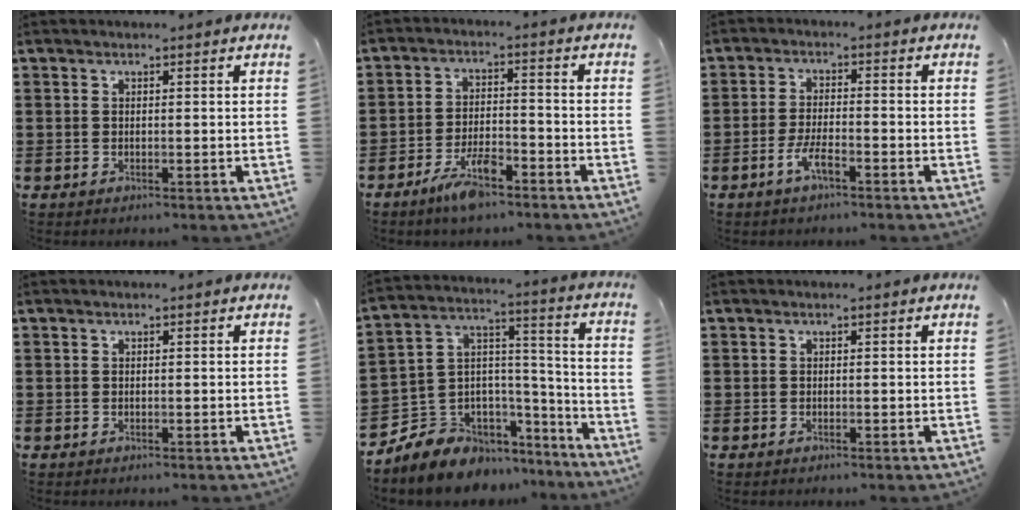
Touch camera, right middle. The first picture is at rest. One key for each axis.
{"total": 6.5, "fx": -4.4, "fy": 1.9, "fz": 4.4, "tx": -0.087, "ty": 0.005, "tz": -0.082}
{"total": 4.3, "fx": -2.5, "fy": 1.1, "fz": 3.3, "tx": -0.074, "ty": 0.001, "tz": -0.052}
{"total": 0.0}
{"total": 7.2, "fx": -5.8, "fy": 4.4, "fz": 0.0, "tx": -0.022, "ty": -0.004, "tz": -0.111}
{"total": 0.0}